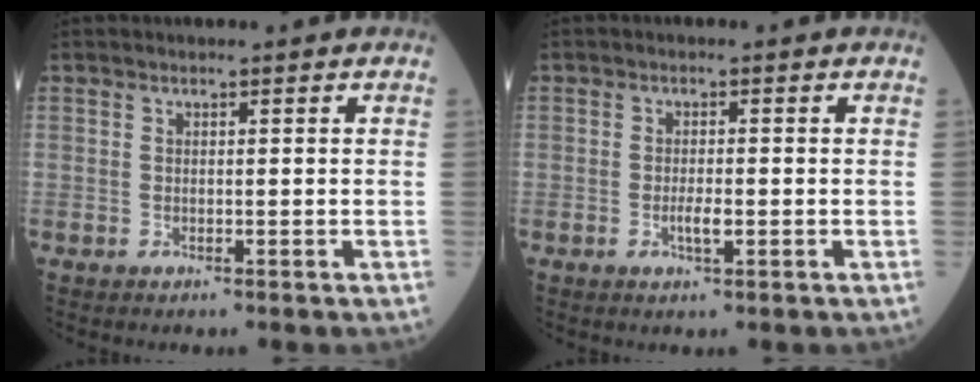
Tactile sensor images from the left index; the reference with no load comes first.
{"total": 2.1, "force": [-0.6, 0.4, 2.0], "torque": [-0.040, -0.001, -0.009]}